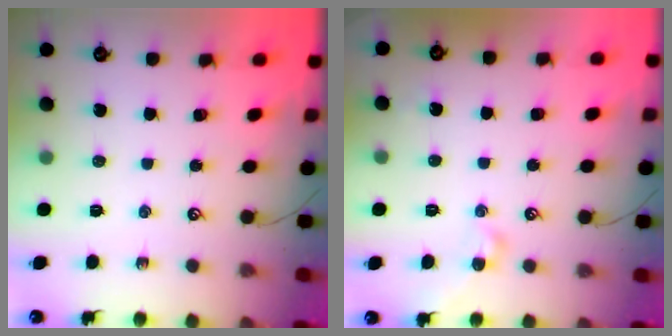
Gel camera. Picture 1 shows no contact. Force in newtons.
{"total": 3.6, "press": 3.6, "slide": 0.6}